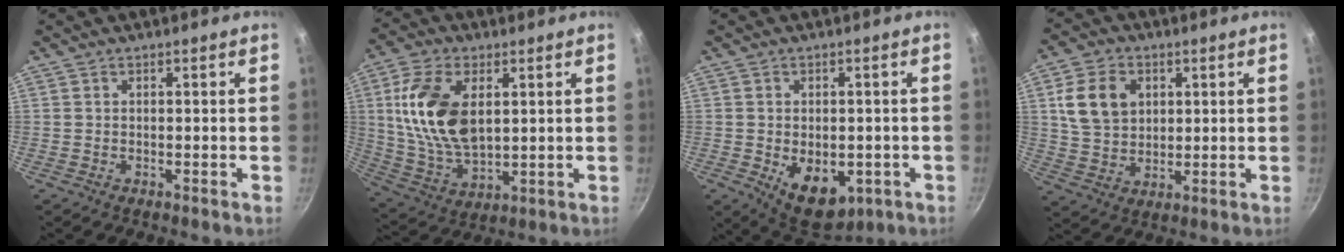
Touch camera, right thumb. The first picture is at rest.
{"total": 16.2, "force": [3.5, 9.4, 12.8], "torque": [-0.233, -0.012, 0.076]}
{"total": 10.7, "force": [-2.8, 6.9, 7.7], "torque": [-0.078, -0.004, -0.020]}
{"total": 10.8, "force": [3.0, 8.2, 6.5], "torque": [-0.099, -0.004, 0.056]}